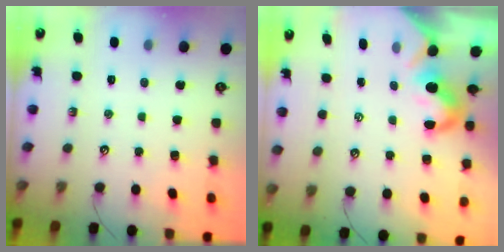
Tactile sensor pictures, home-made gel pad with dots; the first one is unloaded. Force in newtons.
{"total": 1.9, "press": 1.7, "slide": 0.7}